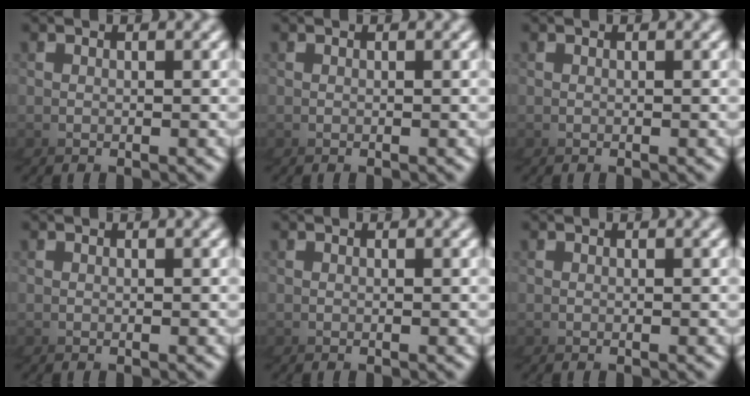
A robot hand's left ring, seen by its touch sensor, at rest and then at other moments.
{"total": 0.0}
{"total": 0.0}
{"total": 0.0}
{"total": 0.0}
{"total": 0.0}